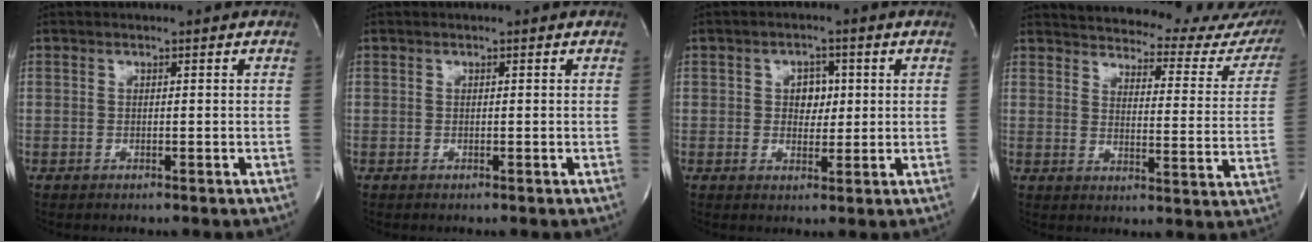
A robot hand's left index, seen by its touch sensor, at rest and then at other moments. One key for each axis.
{"total": 0.0}
{"total": 3.5, "fx": 0.7, "fy": 2.6, "fz": 2.4, "tx": -0.030, "ty": 0.005, "tz": 0.011}
{"total": 24.2, "fx": 22.8, "fy": 5.4, "fz": 6.2, "tx": -0.081, "ty": -0.086, "tz": 0.251}